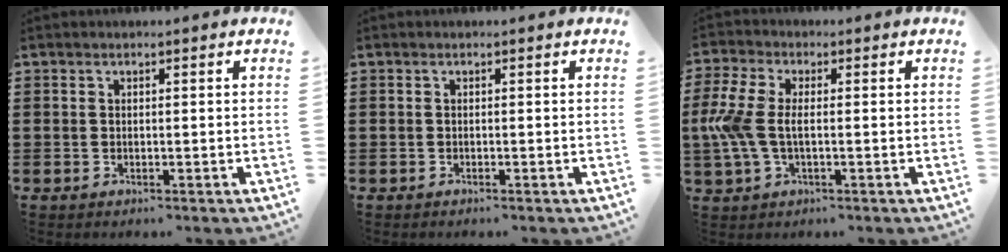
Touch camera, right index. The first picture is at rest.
{"total": 0.0}
{"total": 6.9, "force": [-0.4, 3.5, 6.0], "torque": [-0.158, -0.006, -0.019]}